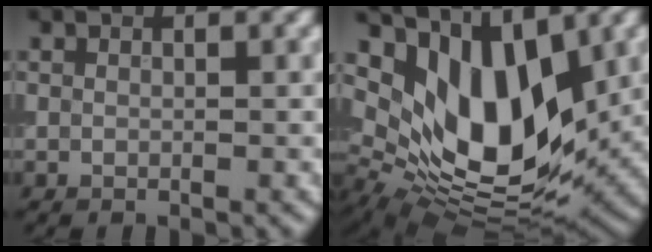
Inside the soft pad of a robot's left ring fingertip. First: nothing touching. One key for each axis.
{"total": 11.1, "fx": 4.1, "fy": 5.8, "fz": 8.6, "tx": -0.145, "ty": -0.013, "tz": 0.078}